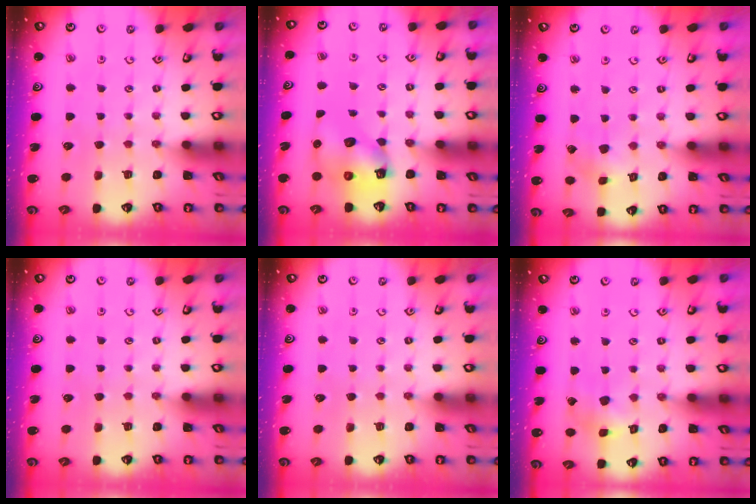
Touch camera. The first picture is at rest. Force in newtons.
{"total": 8.5, "press": 8.4, "slide": 1.1}
{"total": 2.3, "press": 2.3, "slide": 0.2}
{"total": 0.0}
{"total": 0.0}
{"total": 5.0, "press": 5.0, "slide": 0.5}